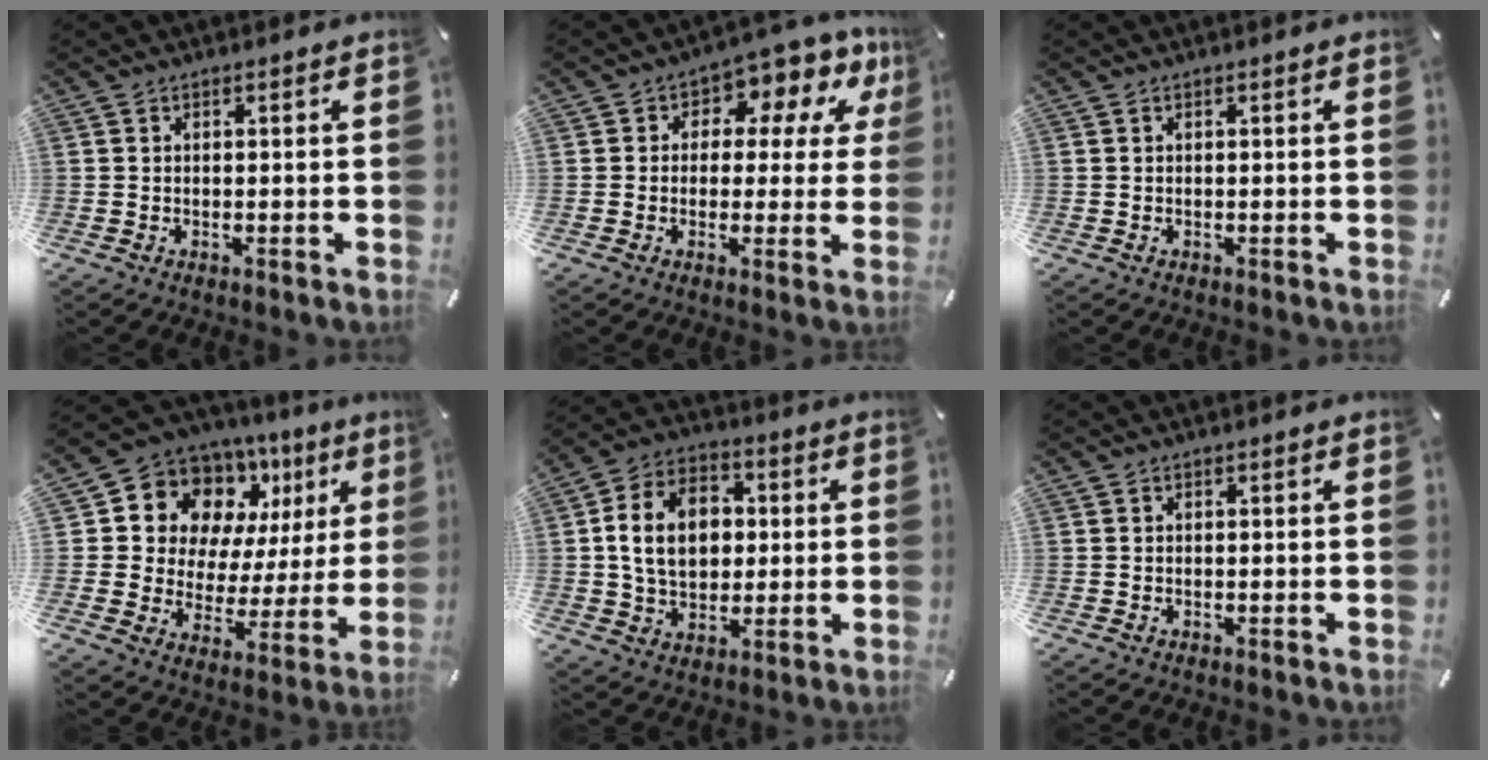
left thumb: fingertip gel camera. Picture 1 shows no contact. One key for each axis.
{"total": 8.8, "fx": 3.6, "fy": 5.8, "fz": 5.6, "tx": -0.072, "ty": -0.027, "tz": 0.061}
{"total": 0.0}
{"total": 12.5, "fx": 7.5, "fy": 9.4, "fz": 3.7, "tx": -0.066, "ty": -0.071, "tz": 0.138}
{"total": 13.6, "fx": 1.1, "fy": 10.5, "fz": 8.7, "tx": -0.175, "ty": 0.017, "tz": 0.020}
{"total": 0.0}